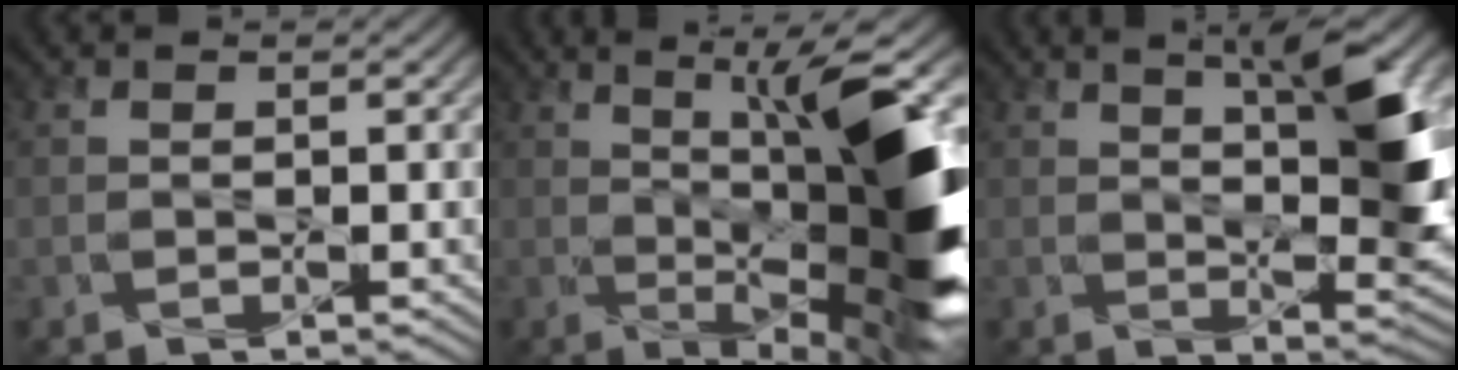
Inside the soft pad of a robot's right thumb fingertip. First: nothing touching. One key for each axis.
{"total": 14.4, "fx": 0.7, "fy": 3.8, "fz": 13.8, "tx": -0.189, "ty": 0.007, "tz": 0.015}
{"total": 9.4, "fx": 2.9, "fy": 2.4, "fz": 8.7, "tx": -0.135, "ty": 0.000, "tz": 0.051}